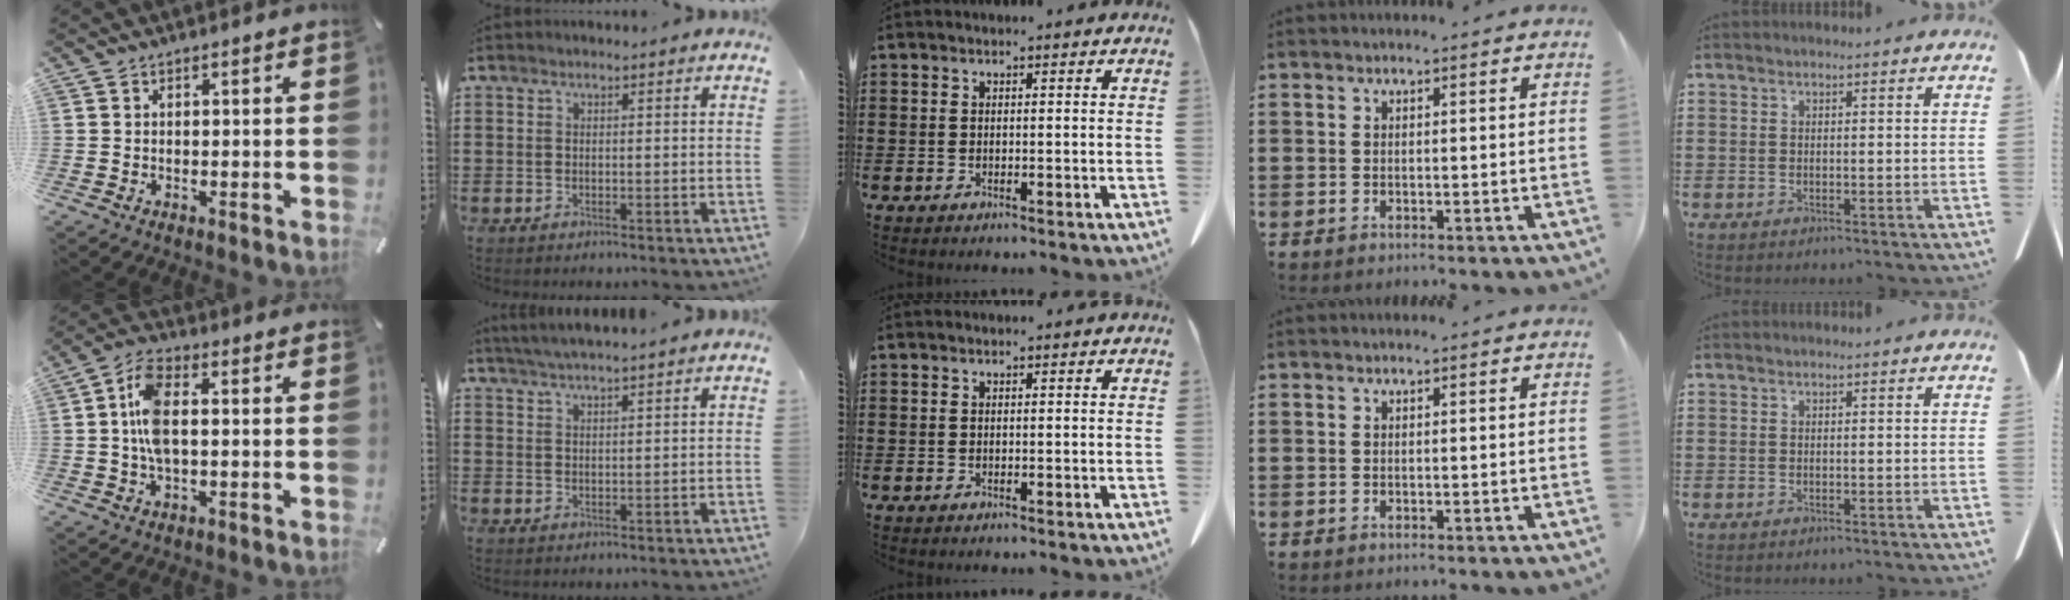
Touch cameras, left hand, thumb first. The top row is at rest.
{"thumb": {"total": 9.1, "force": [0.1, 4.6, 7.8], "torque": [-0.172, 0.004, -0.002]}, "index": {"total": 2.8, "force": [2.6, -0.5, 0.8], "torque": [-0.022, -0.003, 0.049]}}